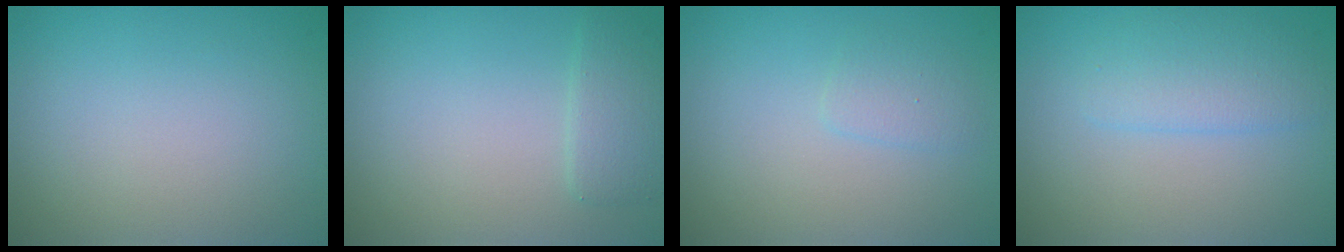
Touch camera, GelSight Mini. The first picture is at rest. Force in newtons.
{"total": 2.0, "press": 2.0, "slide": 0.1}
{"total": 1.3, "press": 1.3, "slide": 0.1}
{"total": 2.8, "press": 2.8, "slide": 0.1}